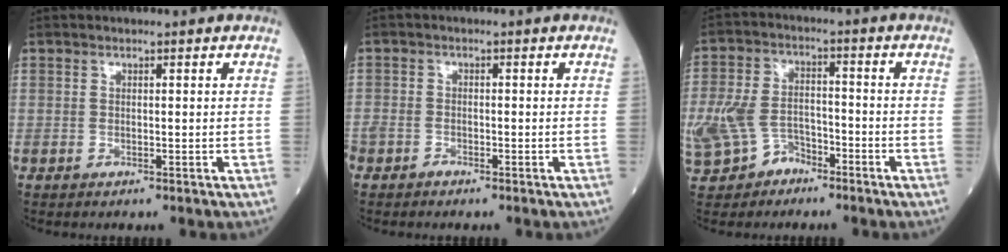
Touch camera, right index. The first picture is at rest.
{"total": 2.7, "force": [-1.9, 1.7, 1.0], "torque": [-0.024, 0.001, -0.034]}
{"total": 12.4, "force": [-6.4, 8.5, 6.4], "torque": [-0.169, 0.010, -0.109]}